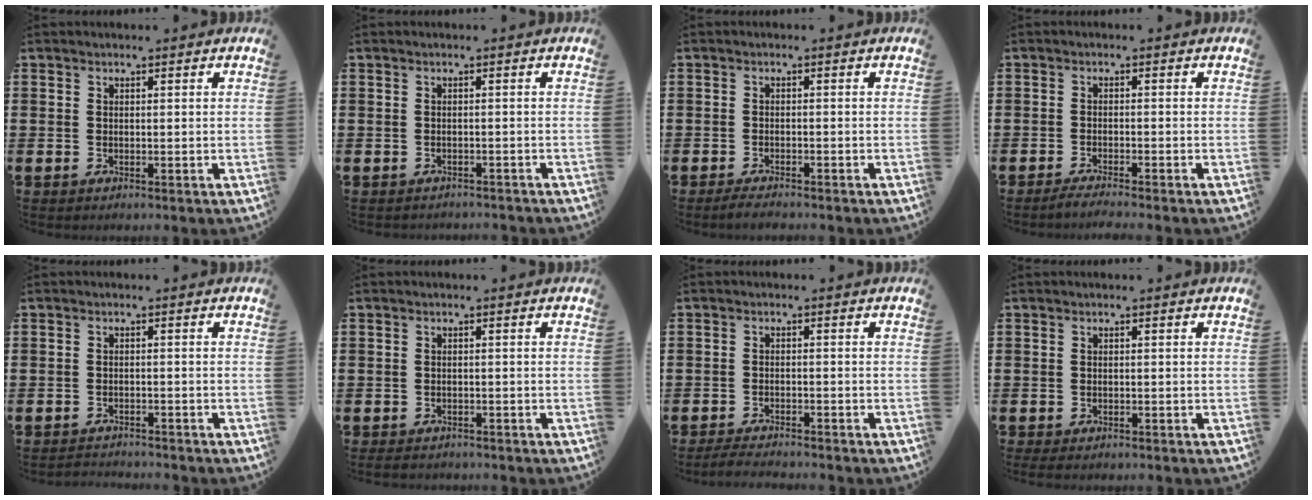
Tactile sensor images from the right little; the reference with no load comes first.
{"total": 0.7, "force": [-0.7, 0.0, -0.1], "torque": [-0.001, -0.001, -0.015]}
{"total": 1.4, "force": [-1.3, 0.1, 0.5], "torque": [-0.011, 0.001, -0.026]}
{"total": 1.6, "force": [-1.4, -0.1, 0.8], "torque": [-0.011, 0.002, -0.028]}
{"total": 1.4, "force": [-1.4, -0.1, -0.2], "torque": [0.000, 0.004, -0.031]}
{"total": 0.9, "force": [-0.9, 0.2, 0.1], "torque": [-0.006, 0.001, -0.020]}
{"total": 2.1, "force": [-2.0, 0.0, 0.4], "torque": [-0.008, 0.005, -0.042]}
{"total": 0.7, "force": [-0.6, 0.2, 0.3], "torque": [-0.007, -0.002, -0.012]}